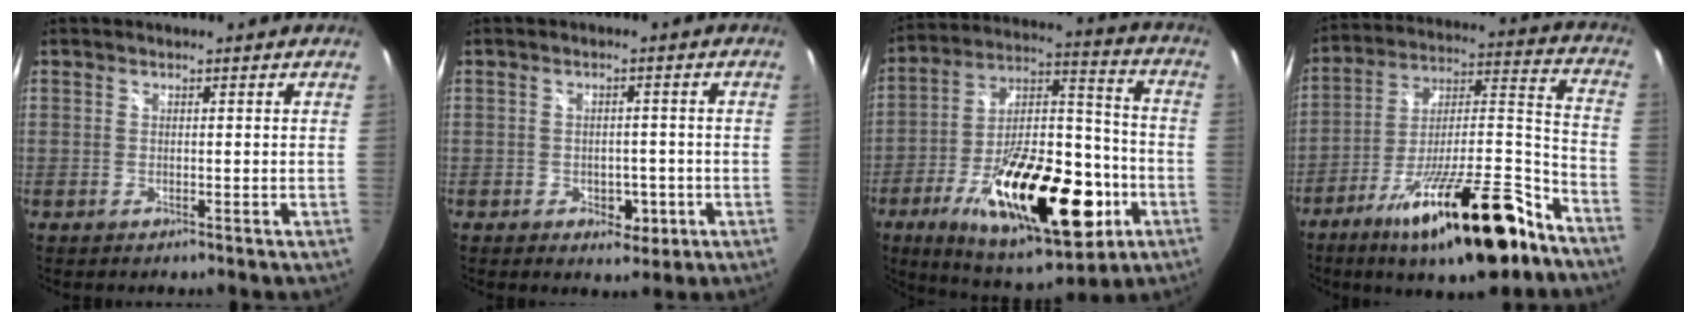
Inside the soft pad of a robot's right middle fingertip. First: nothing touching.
{"total": 4.5, "force": [-1.6, 3.2, 2.7], "torque": [-0.043, 0.001, -0.013]}
{"total": 28.1, "force": [-11.3, 11.9, 22.9], "torque": [-0.388, -0.002, -0.164]}
{"total": 24.2, "force": [-15.9, 5.7, 17.3], "torque": [-0.274, -0.005, -0.251]}